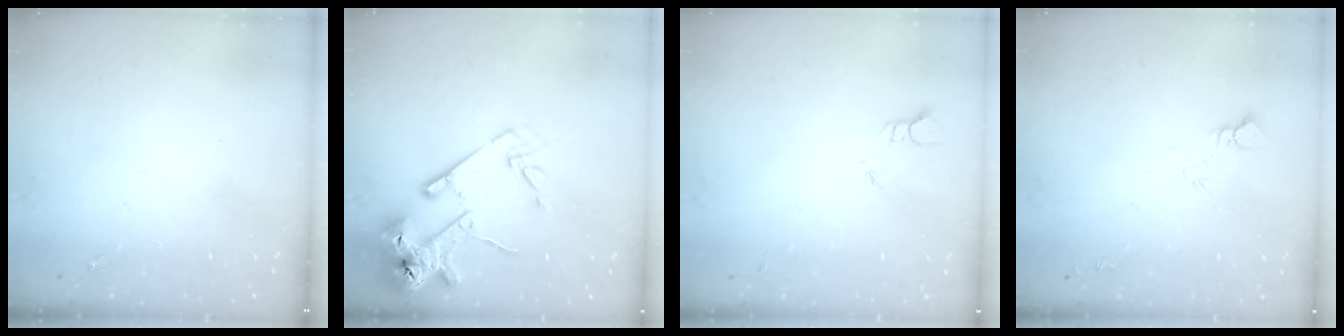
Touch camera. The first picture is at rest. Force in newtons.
{"total": 16.8, "press": 16.7, "slide": 1.9}
{"total": 2.4, "press": 2.4, "slide": 0.2}
{"total": 3.7, "press": 3.7, "slide": 0.4}